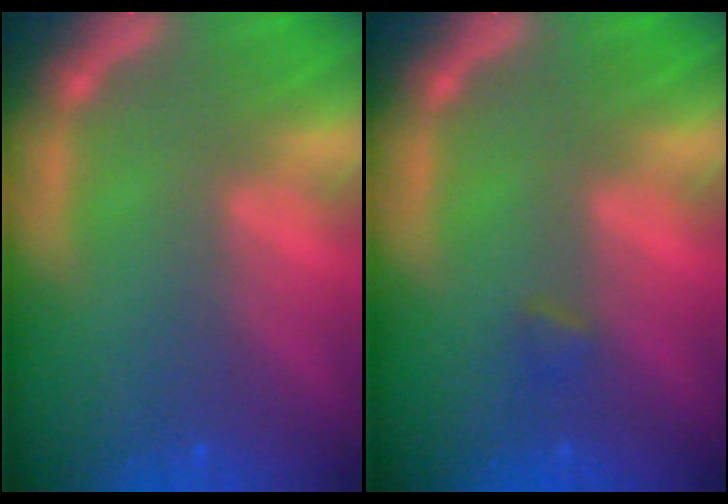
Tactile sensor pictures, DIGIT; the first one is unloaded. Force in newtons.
{"total": 0.9}